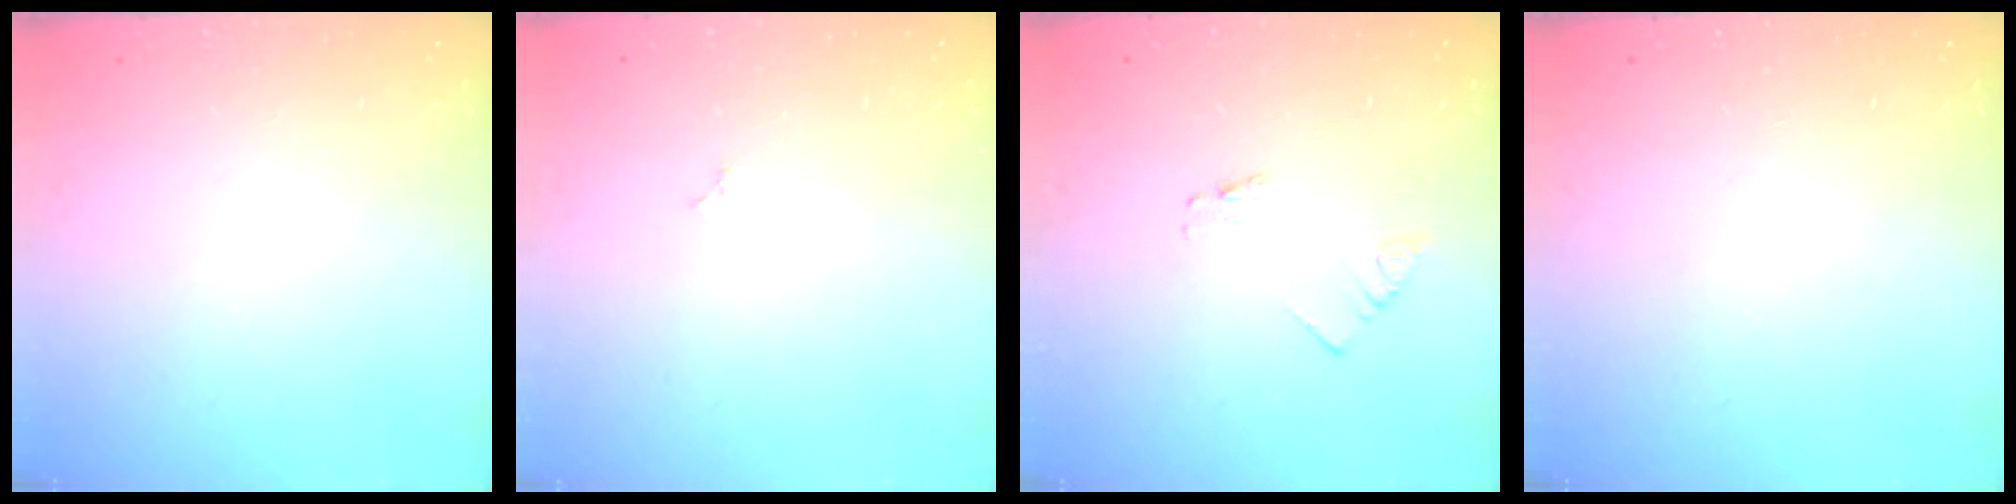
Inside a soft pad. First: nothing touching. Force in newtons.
{"total": 1.8, "press": 1.8, "slide": 0.3}
{"total": 0.7, "press": 0.7, "slide": 0.1}
{"total": 0.0}